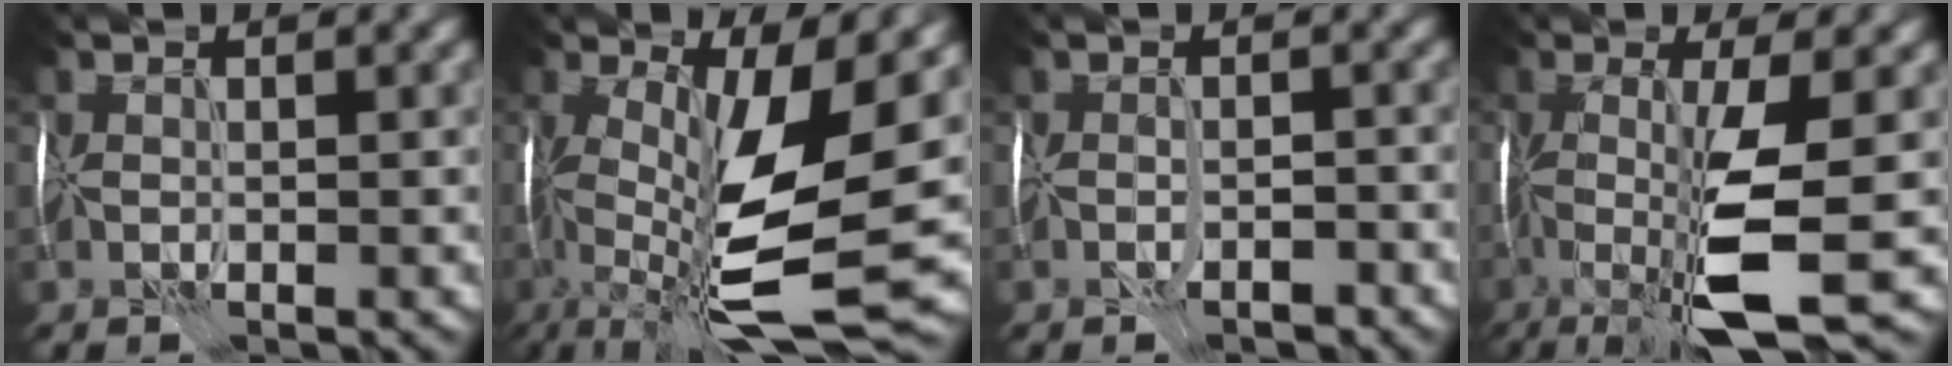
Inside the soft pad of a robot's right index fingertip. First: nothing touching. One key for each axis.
{"total": 13.1, "fx": -2.4, "fy": 3.5, "fz": 12.4, "tx": -0.231, "ty": -0.011, "tz": -0.038}
{"total": 1.7, "fx": -1.2, "fy": 0.6, "fz": 1.1, "tx": -0.021, "ty": 0.005, "tz": -0.017}
{"total": 9.0, "fx": -2.3, "fy": 1.4, "fz": 8.5, "tx": -0.167, "ty": -0.012, "tz": -0.044}